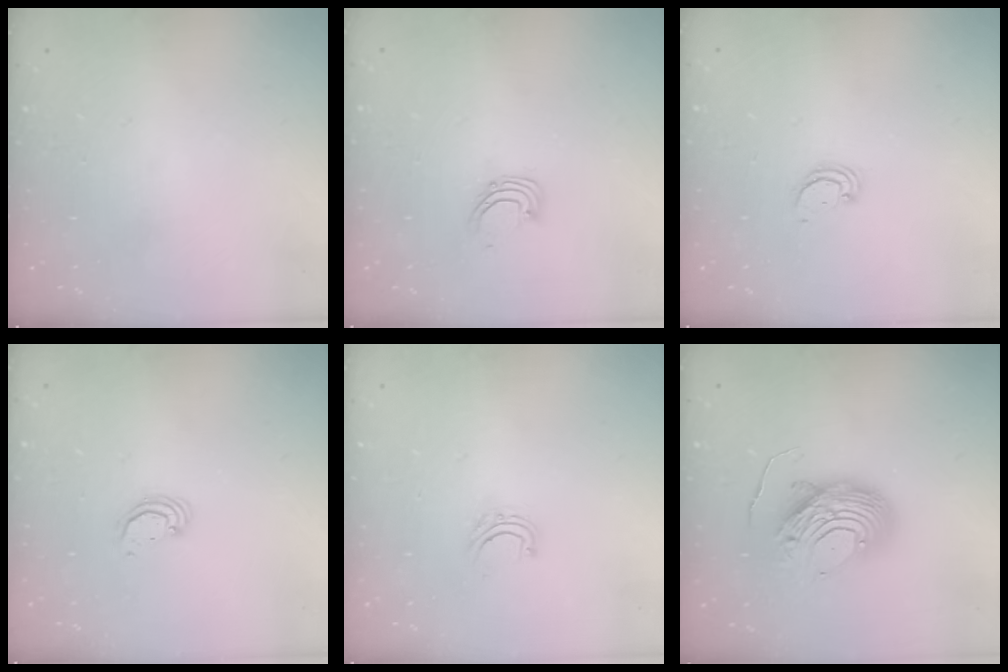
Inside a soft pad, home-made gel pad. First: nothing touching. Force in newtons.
{"total": 2.9, "press": 2.9, "slide": 0.3}
{"total": 2.1, "press": 2.1, "slide": 0.2}
{"total": 2.3, "press": 2.3, "slide": 0.3}
{"total": 4.1, "press": 4.0, "slide": 0.6}
{"total": 12.2, "press": 12.1, "slide": 1.4}